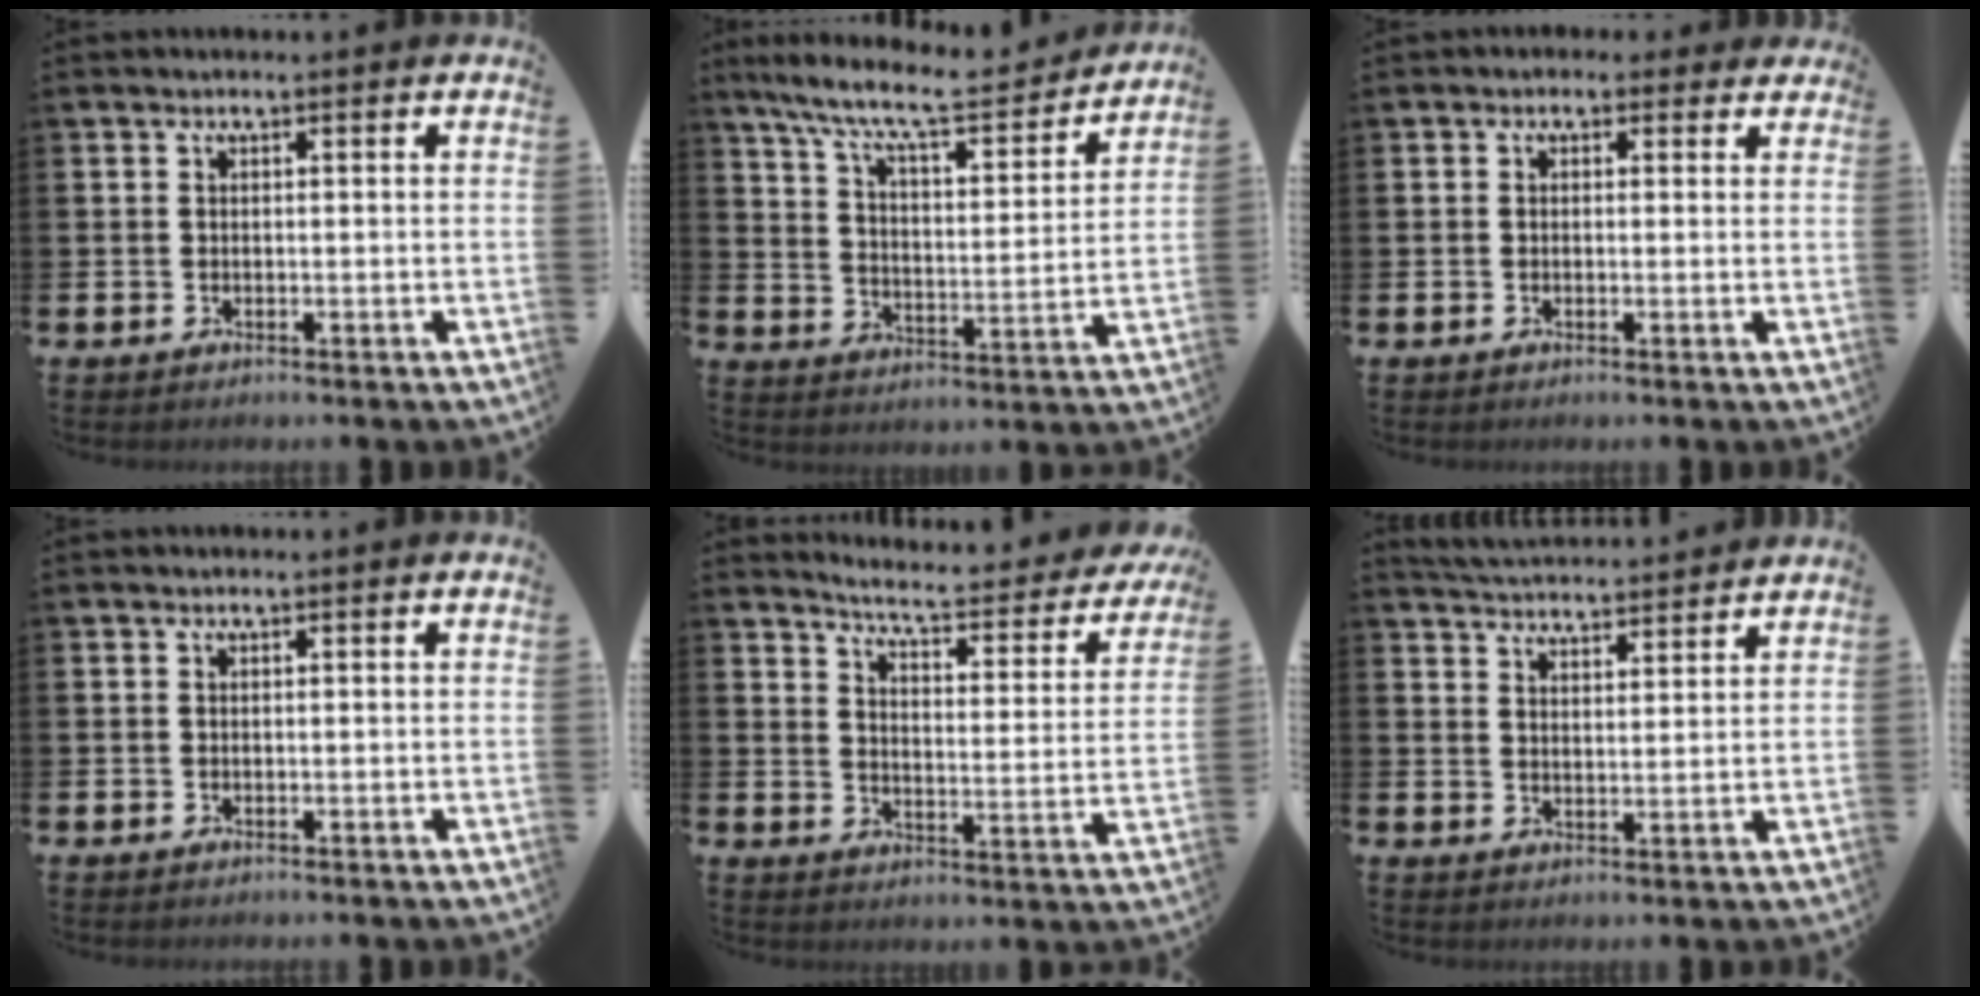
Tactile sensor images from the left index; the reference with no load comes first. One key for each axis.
{"total": 9.5, "fx": 8.4, "fy": 1.5, "fz": 4.2, "tx": -0.107, "ty": -0.055, "tz": 0.141}
{"total": 1.1, "fx": 0.4, "fy": 1.0, "fz": 0.3, "tx": -0.003, "ty": 0.008, "tz": 0.004}
{"total": 0.0}
{"total": 4.7, "fx": 4.5, "fy": 0.3, "fz": 1.5, "tx": -0.046, "ty": -0.045, "tz": 0.066}
{"total": 4.6, "fx": 4.6, "fy": 0.2, "fz": 0.0, "tx": -0.018, "ty": -0.030, "tz": 0.083}